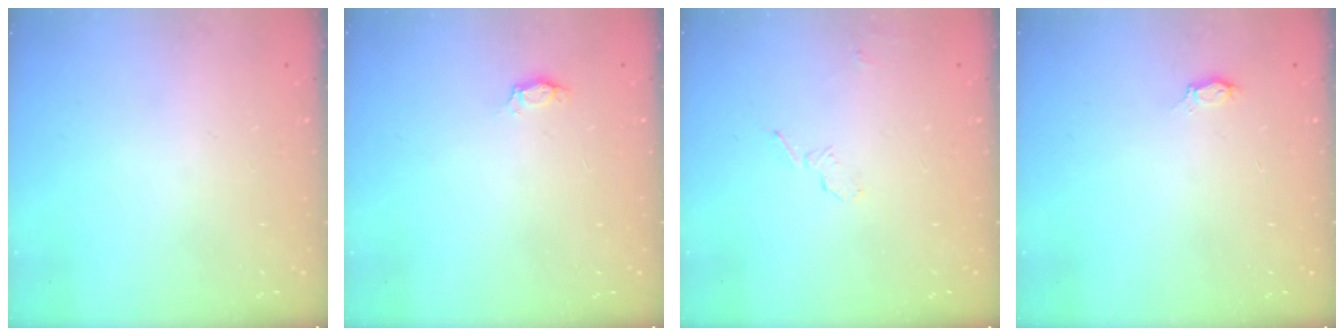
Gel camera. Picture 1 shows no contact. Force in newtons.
{"total": 3.6, "press": 3.6, "slide": 0.5}
{"total": 5.3, "press": 5.1, "slide": 1.7}
{"total": 2.0, "press": 2.0, "slide": 0.3}